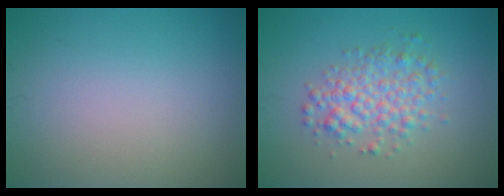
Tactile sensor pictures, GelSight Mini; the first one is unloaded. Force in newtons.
{"total": 3.6, "press": 3.6, "slide": 0.1}